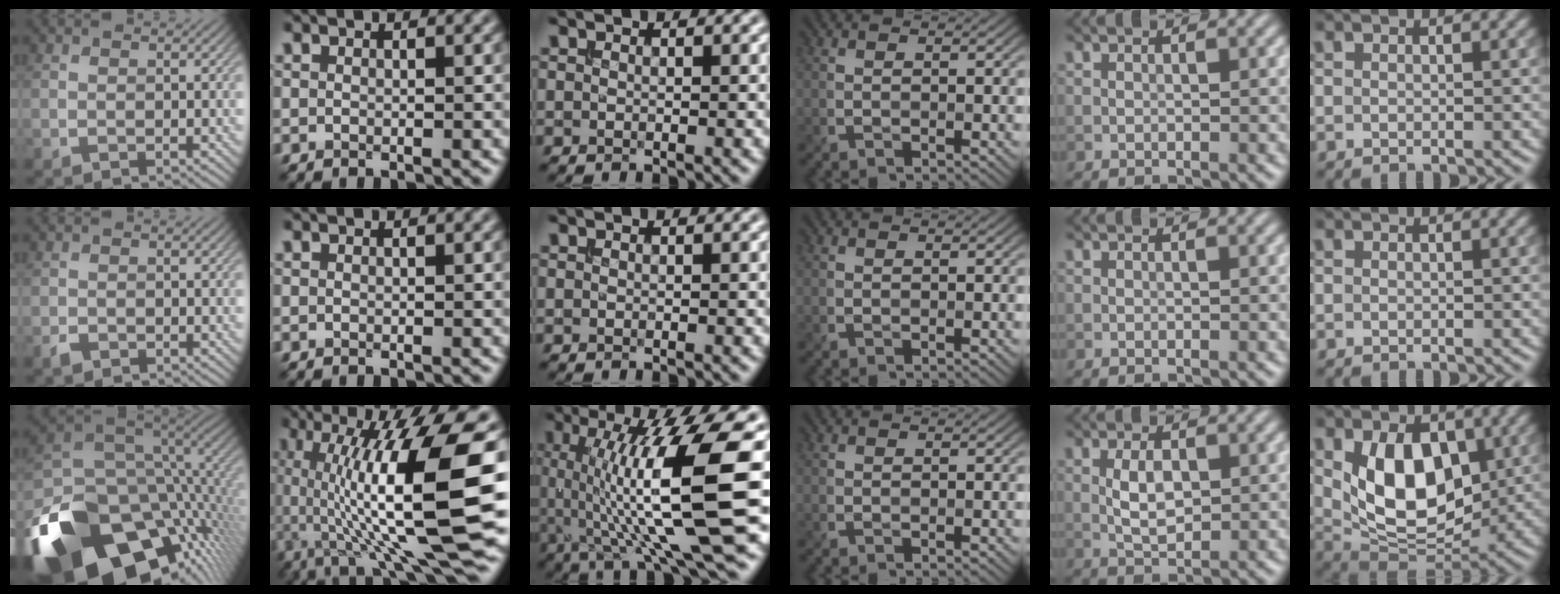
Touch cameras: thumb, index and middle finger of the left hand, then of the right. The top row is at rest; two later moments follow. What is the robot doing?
{"motion": "insert", "object": "drawer"}